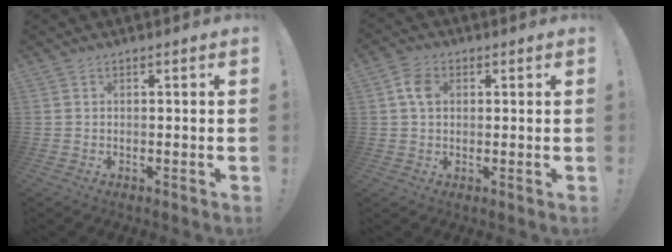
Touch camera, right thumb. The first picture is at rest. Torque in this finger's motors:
{"motor_torque": [0.15, 0.14, -0.03, 0.07, 0.00]}